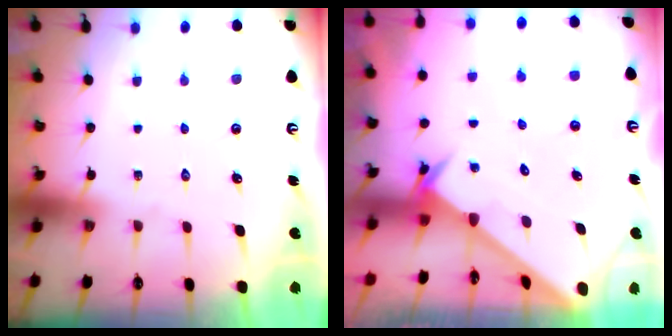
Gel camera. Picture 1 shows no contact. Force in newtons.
{"total": 2.6, "press": 2.6, "slide": 0.2}